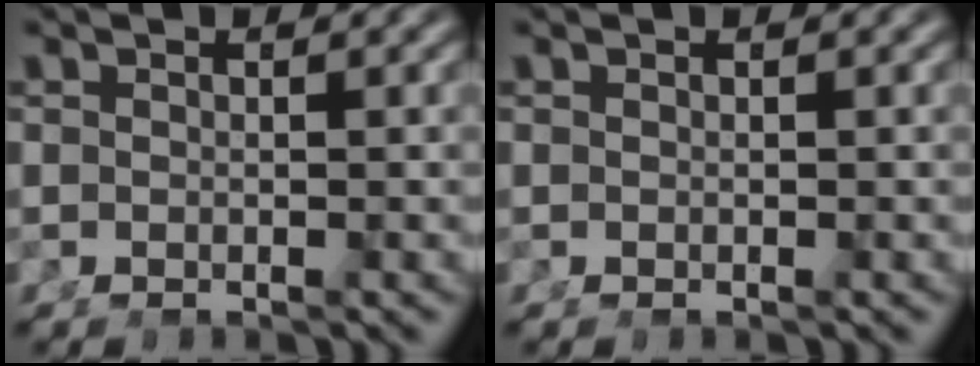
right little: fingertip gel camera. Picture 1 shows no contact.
{"total": 0.0}